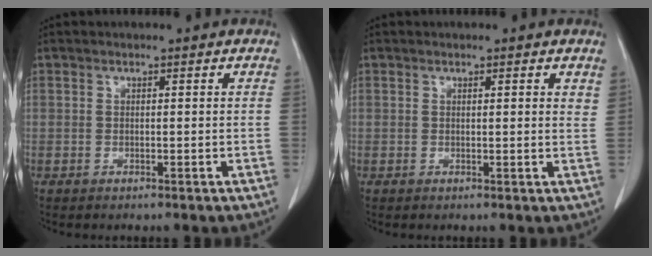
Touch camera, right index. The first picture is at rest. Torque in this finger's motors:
{"motor_torque": [-0.12, 0.08, -0.02, -0.01]}